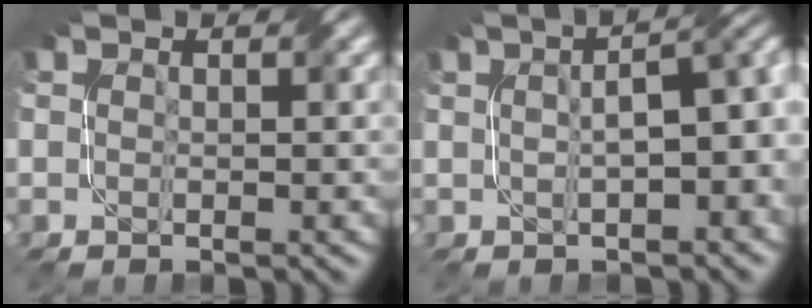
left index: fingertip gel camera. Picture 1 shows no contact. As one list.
[{"total": 7.0, "force": [0.8, 2.9, 6.4], "torque": [-0.072, 0.018, 0.024]}]